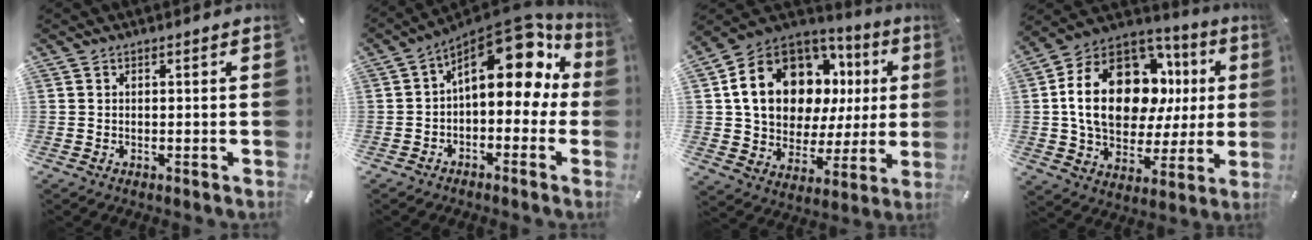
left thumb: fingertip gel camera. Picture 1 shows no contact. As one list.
[{"total": 16.4, "force": [6.9, 8.8, 12.0], "torque": [-0.164, -0.054, 0.115]}, {"total": 19.3, "force": [7.2, 14.0, 11.3], "torque": [-0.213, -0.042, 0.137]}, {"total": 22.8, "force": [4.4, 15.5, 16.1], "torque": [-0.300, -0.021, 0.076]}]